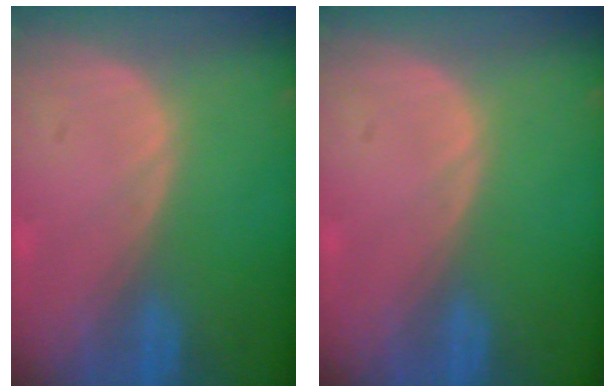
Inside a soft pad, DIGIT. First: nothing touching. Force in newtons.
{"total": 0.0}